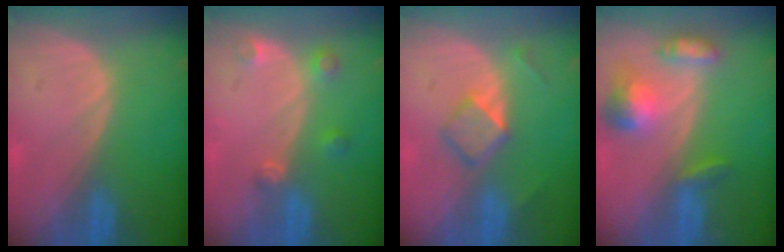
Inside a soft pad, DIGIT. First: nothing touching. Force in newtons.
{"total": 3.0, "press": 2.9, "slide": 1.0}
{"total": 4.3, "press": 4.3, "slide": 0.4}
{"total": 7.0, "press": 6.5, "slide": 2.6}